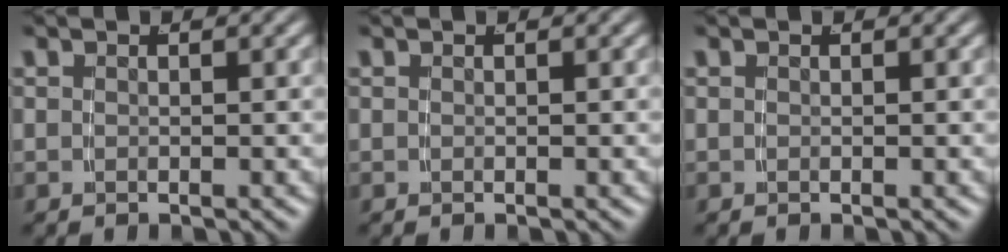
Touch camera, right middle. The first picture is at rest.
{"total": 0.0}
{"total": 0.0}